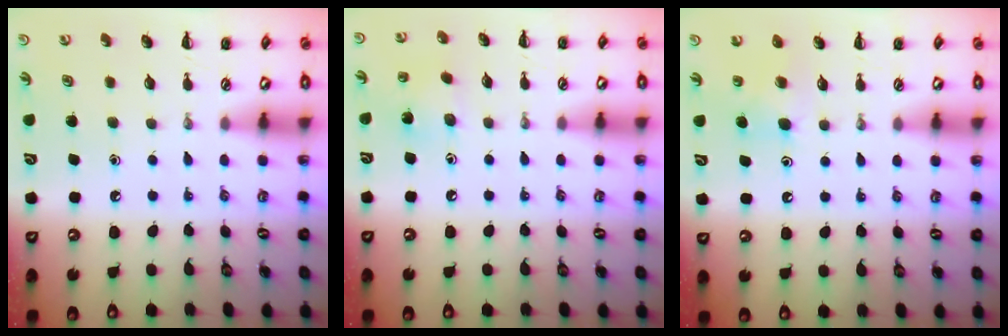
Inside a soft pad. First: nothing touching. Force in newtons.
{"total": 6.3, "press": 6.2, "slide": 1.3}
{"total": 4.7, "press": 4.5, "slide": 1.5}